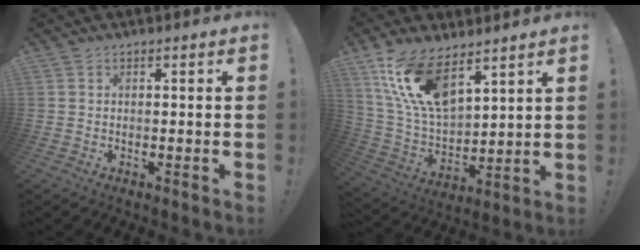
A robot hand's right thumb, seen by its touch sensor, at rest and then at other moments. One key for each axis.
{"total": 16.4, "fx": 10.6, "fy": 7.0, "fz": 10.4, "tx": -0.216, "ty": -0.065, "tz": 0.194}